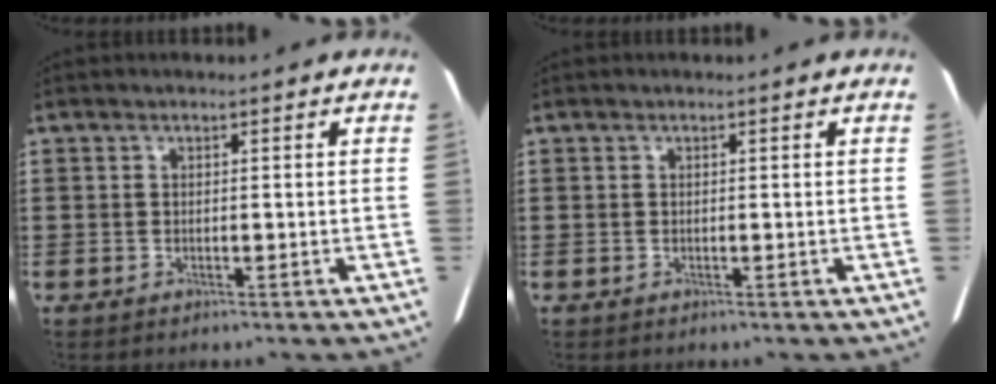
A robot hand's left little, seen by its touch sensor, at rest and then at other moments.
{"total": 0.0}